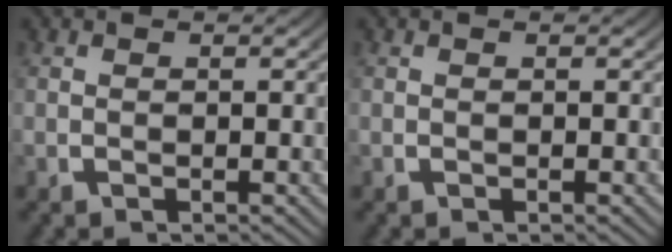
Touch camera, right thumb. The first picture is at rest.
{"total": 0.0}